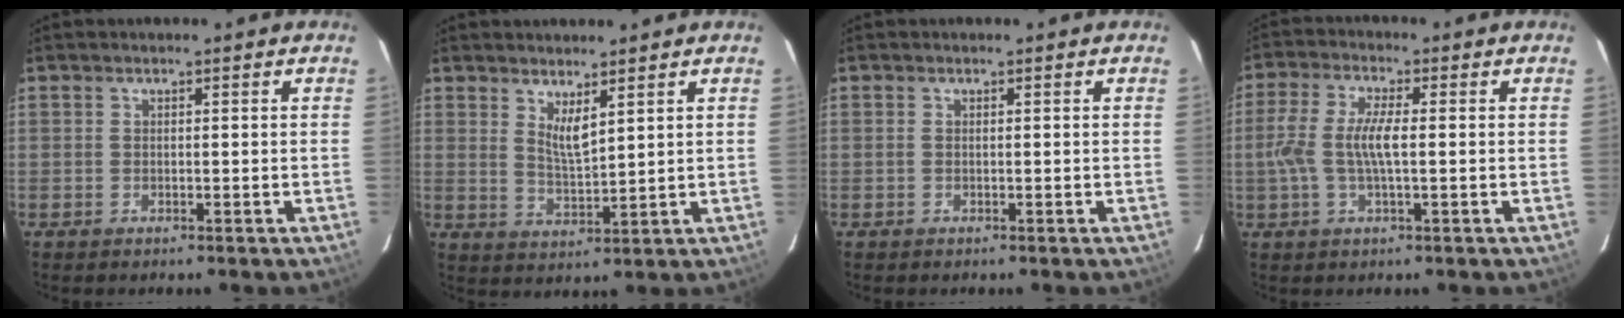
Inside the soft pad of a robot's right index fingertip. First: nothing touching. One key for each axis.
{"total": 4.3, "fx": 2.8, "fy": 0.9, "fz": 3.2, "tx": -0.057, "ty": -0.011, "tz": 0.049}
{"total": 0.0}
{"total": 7.5, "fx": -0.4, "fy": 2.0, "fz": 7.2, "tx": -0.151, "ty": 0.005, "tz": -0.006}